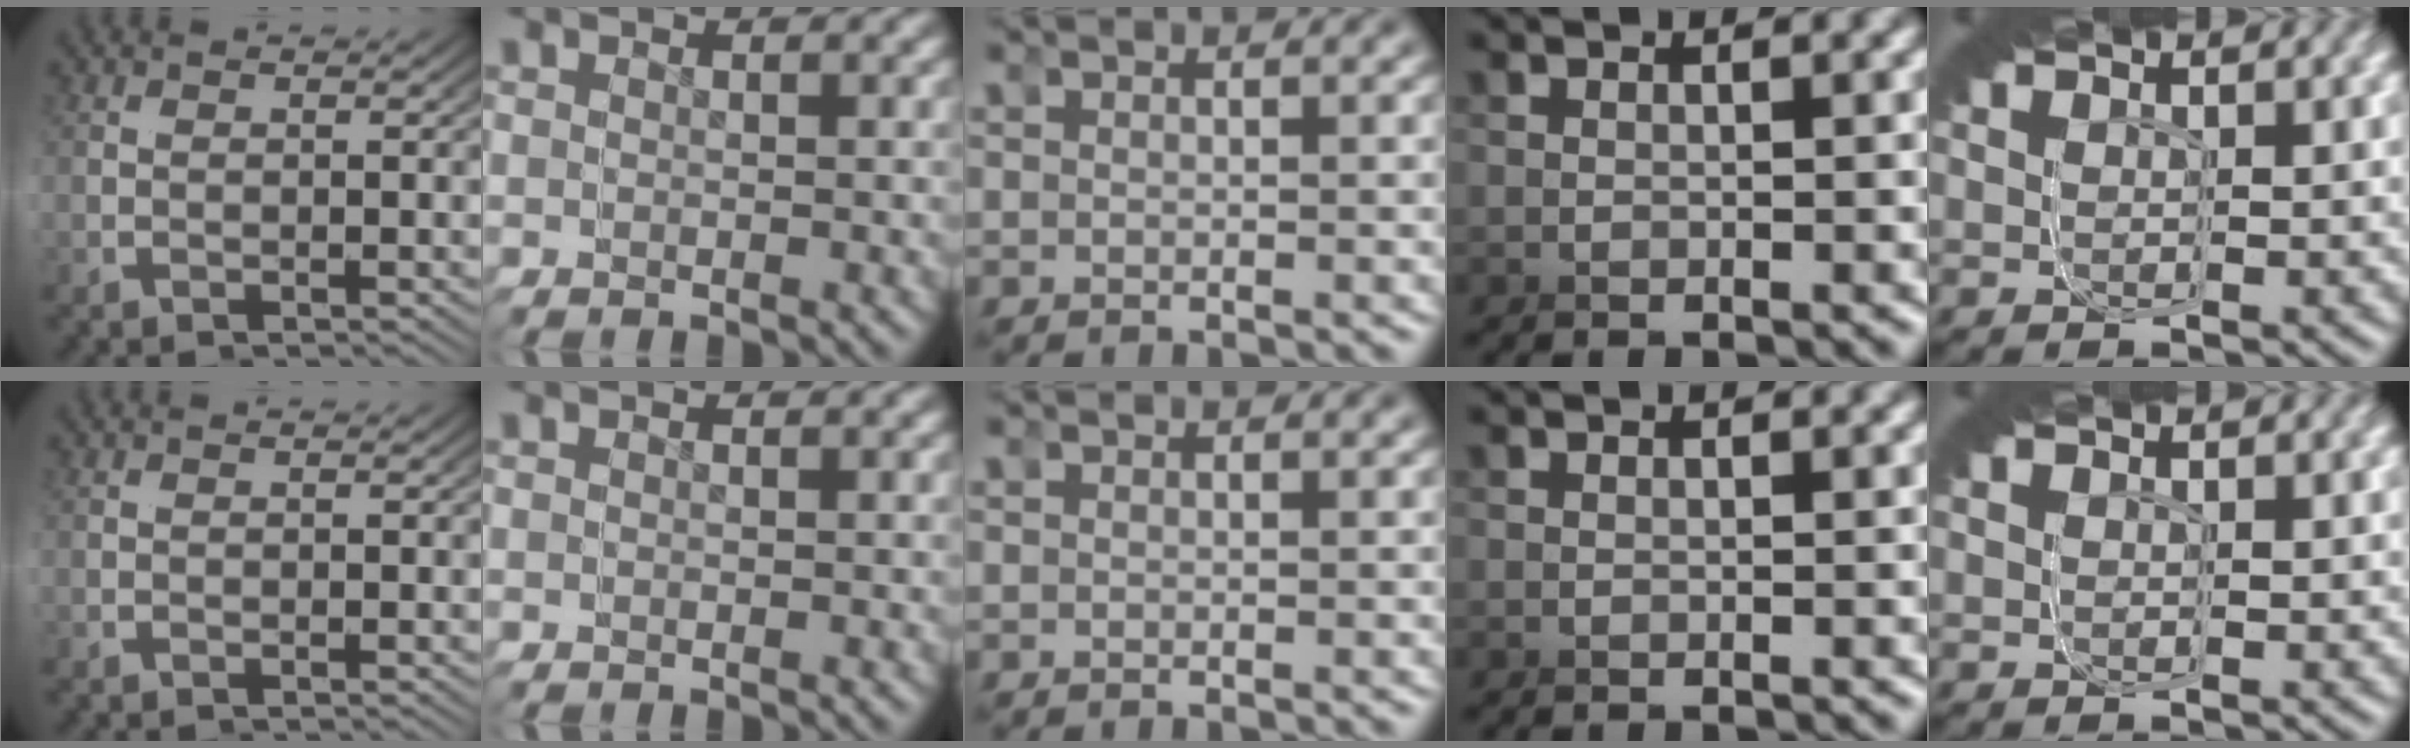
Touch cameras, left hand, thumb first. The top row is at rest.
{}